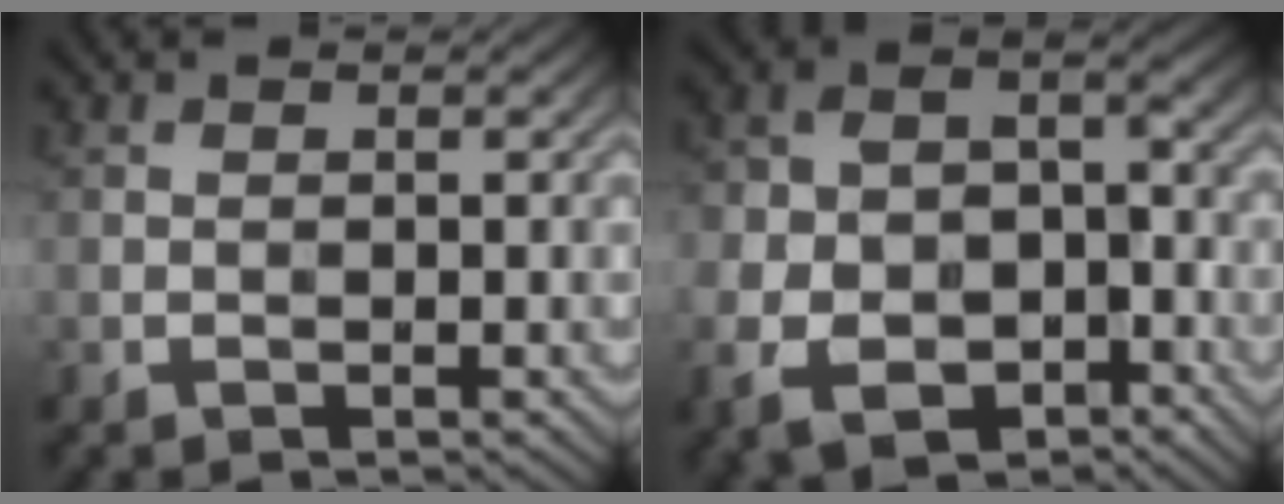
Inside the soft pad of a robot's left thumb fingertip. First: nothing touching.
{"total": 11.9, "force": [-5.7, 7.8, 6.9], "torque": [-0.148, -0.044, -0.097]}